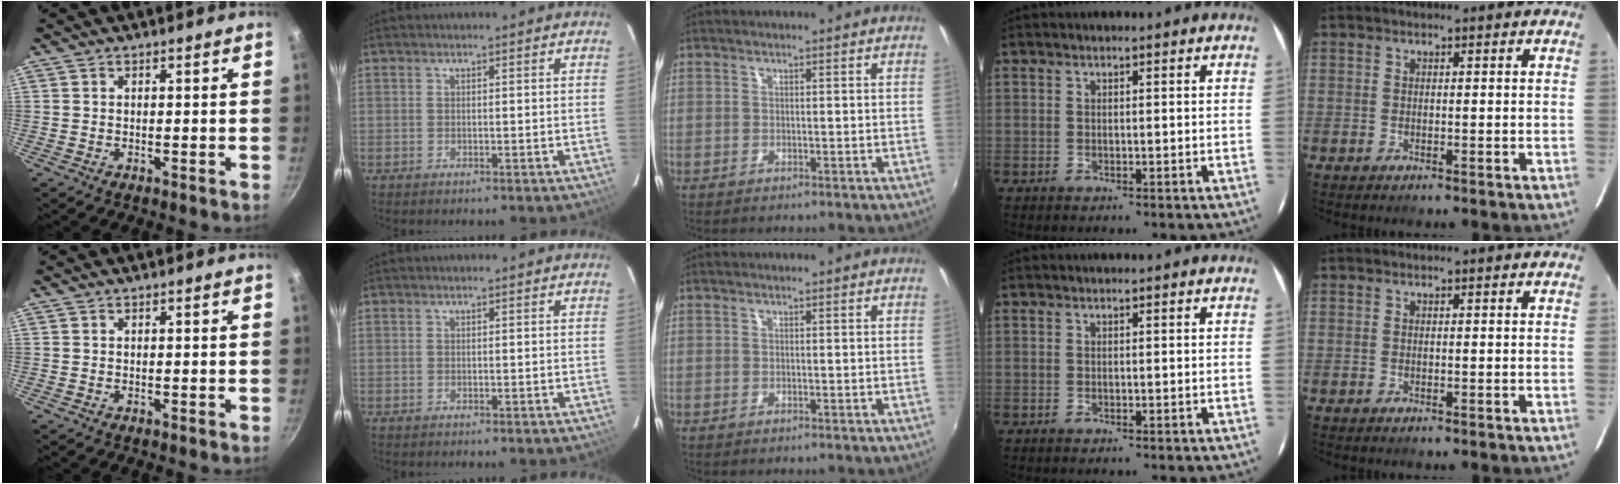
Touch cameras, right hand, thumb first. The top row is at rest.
{}